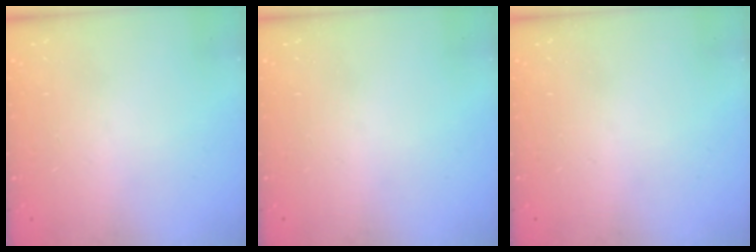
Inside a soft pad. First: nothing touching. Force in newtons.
{"total": 0.0}
{"total": 0.0}